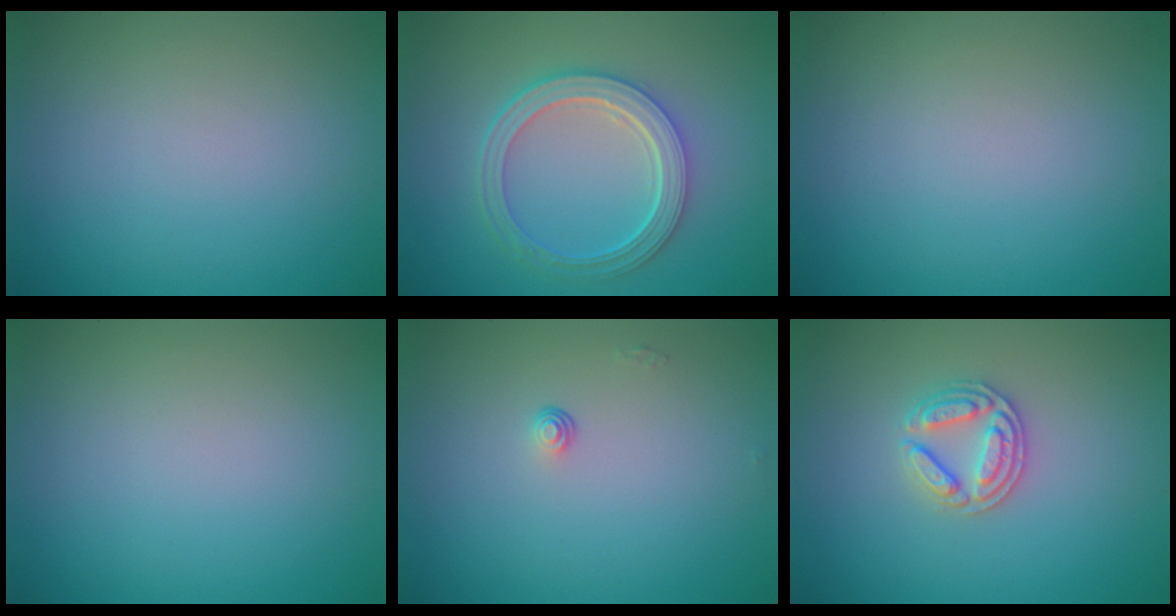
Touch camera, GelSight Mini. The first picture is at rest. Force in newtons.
{"total": 4.9, "press": 3.8, "slide": 3.0}
{"total": 0.0}
{"total": 0.0}
{"total": 0.6, "press": 0.4, "slide": 0.5}
{"total": 2.8, "press": 2.7, "slide": 0.7}